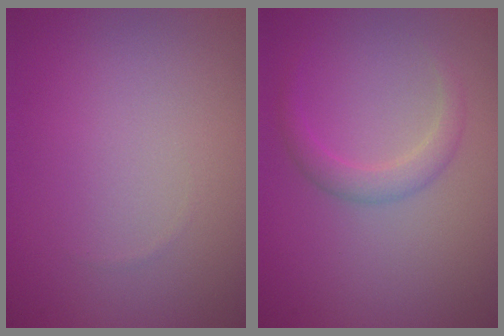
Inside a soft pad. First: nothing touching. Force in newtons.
{"total": 1.9, "press": 1.9, "slide": 0.1}